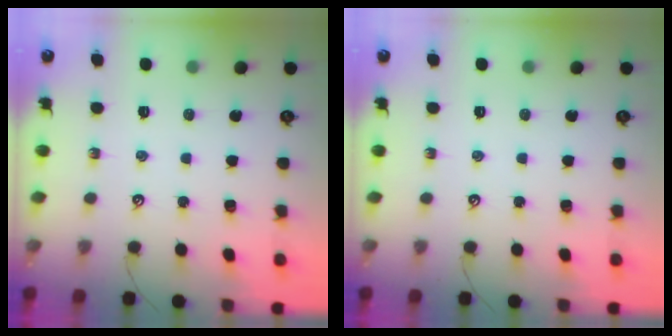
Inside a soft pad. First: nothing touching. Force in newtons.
{"total": 0.0}